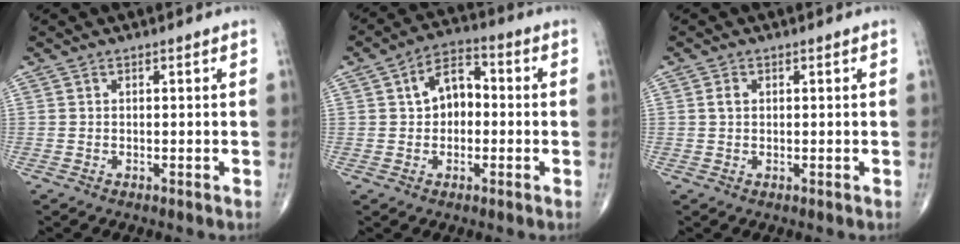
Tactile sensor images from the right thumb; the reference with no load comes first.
{"total": 7.8, "force": [0.4, 5.3, 5.7], "torque": [-0.068, 0.027, -0.005]}
{"total": 1.4, "force": [0.3, 1.0, 1.0], "torque": [-0.017, 0.005, 0.006]}